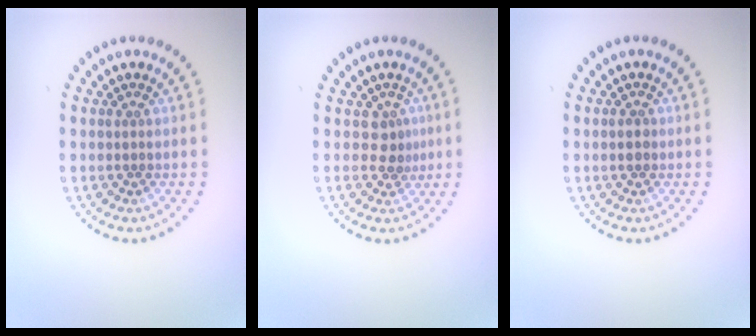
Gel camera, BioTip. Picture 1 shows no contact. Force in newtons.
{"total": 1.8, "press": 1.3, "slide": 1.2}
{"total": 1.3, "press": 1.2, "slide": 0.3}